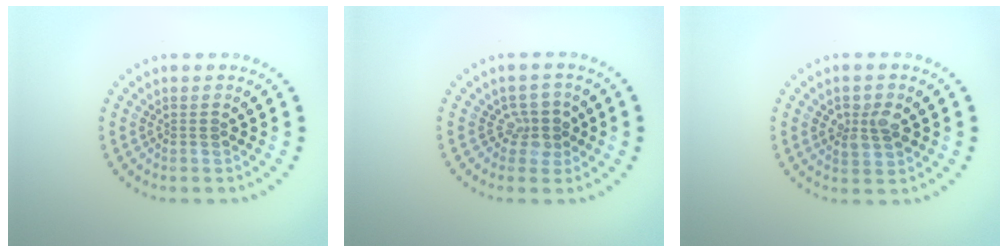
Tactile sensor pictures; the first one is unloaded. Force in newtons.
{"total": 2.1, "press": 1.7, "slide": 1.3}
{"total": 2.6, "press": 2.5, "slide": 0.7}